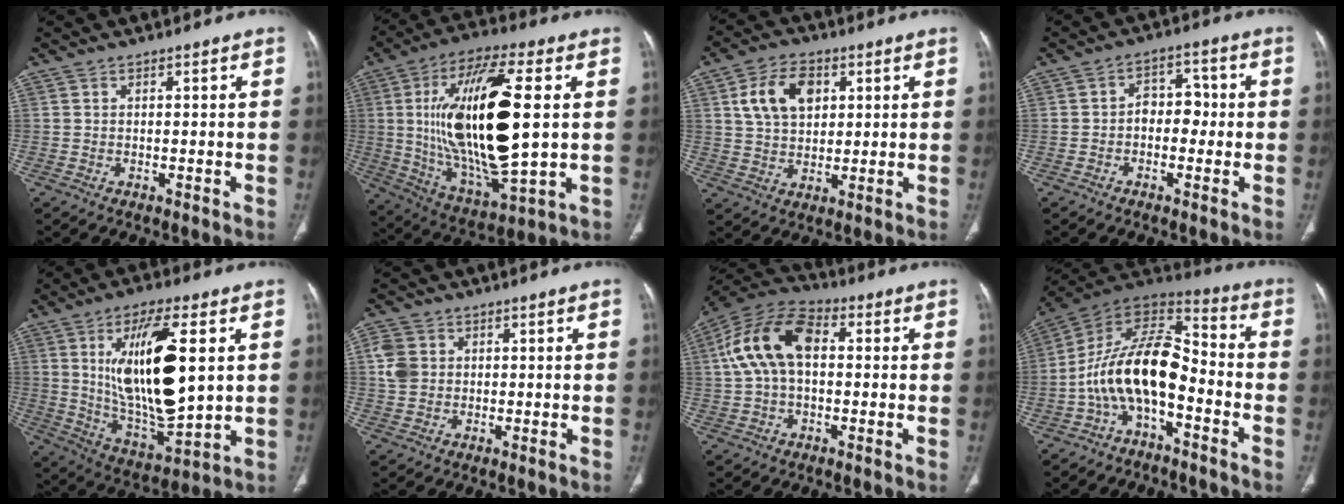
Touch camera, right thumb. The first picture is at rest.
{"total": 26.0, "force": [2.8, 8.8, 24.3], "torque": [-0.455, -0.011, 0.054]}
{"total": 10.6, "force": [3.4, 7.1, 7.1], "torque": [-0.109, -0.003, 0.063]}
{"total": 5.4, "force": [-0.6, 3.8, 3.7], "torque": [-0.024, 0.020, -0.018]}
{"total": 21.1, "force": [4.2, 7.6, 19.2], "torque": [-0.323, -0.025, 0.085]}
{"total": 4.8, "force": [0.6, 4.2, 2.2], "torque": [-0.037, 0.005, 0.009]}
{"total": 14.3, "force": [2.0, 8.6, 11.2], "torque": [-0.219, 0.038, 0.029]}
{"total": 16.0, "force": [-4.9, 8.0, 12.9], "torque": [-0.222, 0.082, -0.093]}